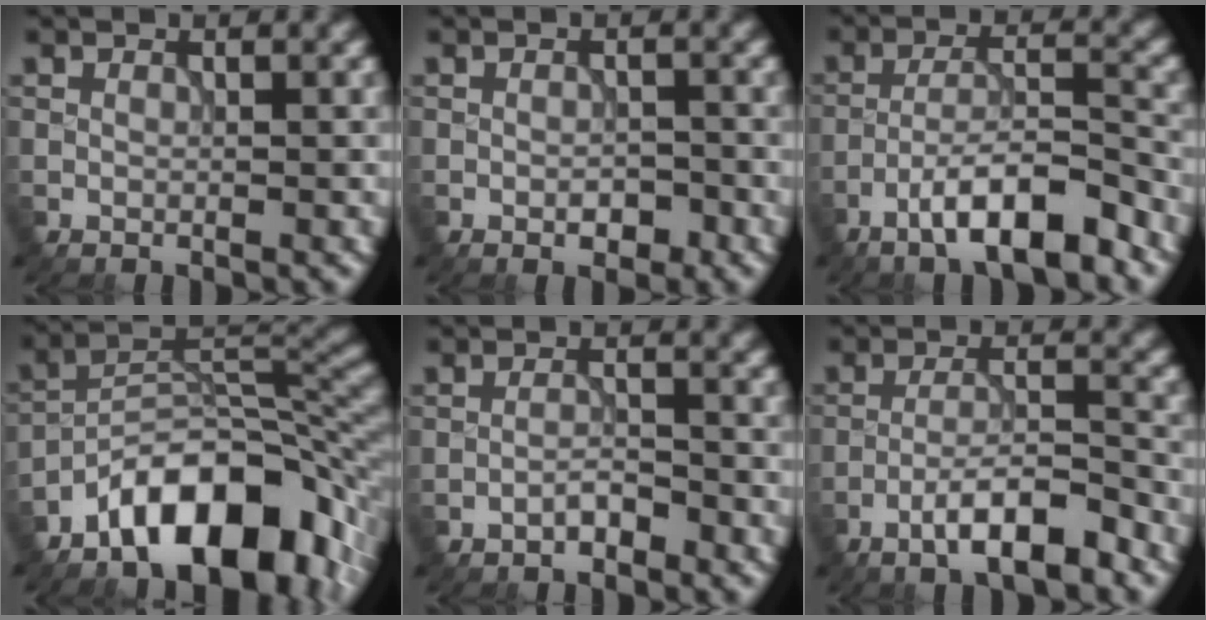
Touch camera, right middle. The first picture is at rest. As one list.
[{"total": 1.6, "force": [-0.8, 0.8, 1.1], "torque": [-0.017, 0.001, -0.014]}, {"total": 7.3, "force": [-4.7, 1.6, 5.4], "torque": [-0.087, 0.011, -0.082]}, {"total": 11.3, "force": [-6.8, 4.9, 7.6], "torque": [-0.101, 0.010, -0.128]}, {"total": 1.4, "force": [-1.2, 0.3, 0.8], "torque": [-0.012, 0.006, -0.024]}, {"total": 5.4, "force": [-3.5, 1.0, 4.1], "torque": [-0.067, 0.009, -0.065]}]